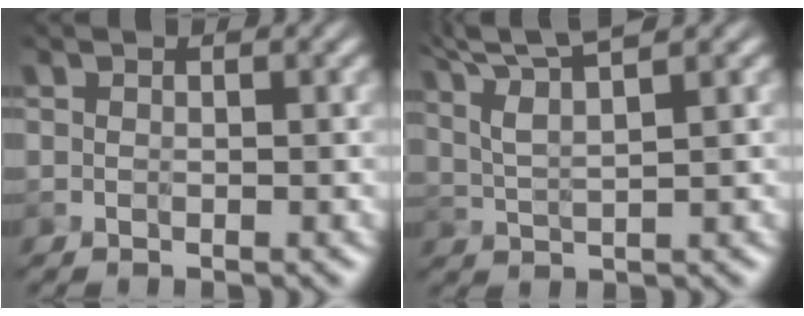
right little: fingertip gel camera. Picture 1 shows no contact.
{"total": 6.6, "force": [4.8, 1.3, 4.3], "torque": [-0.073, 0.026, 0.060]}